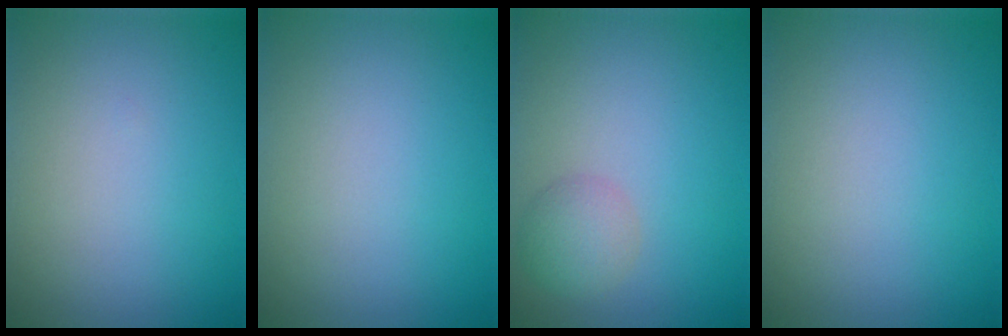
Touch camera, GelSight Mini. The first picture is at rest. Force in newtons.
{"total": 0.0}
{"total": 2.4, "press": 2.4, "slide": 0.0}
{"total": 0.0}